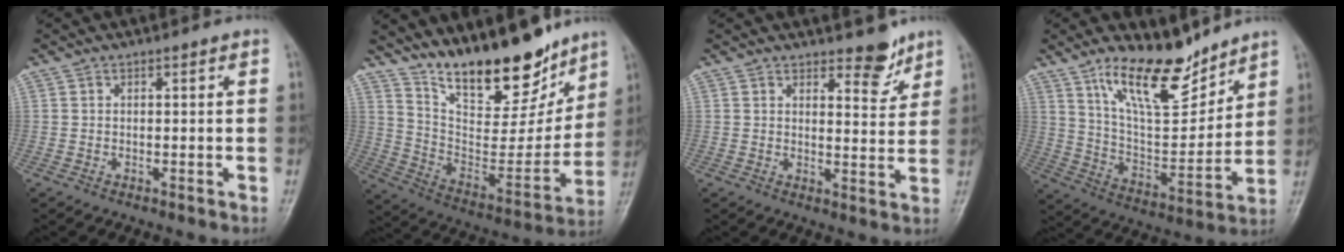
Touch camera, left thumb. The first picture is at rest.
{"total": 21.5, "force": [16.4, 7.7, 11.5], "torque": [-0.134, -0.095, 0.278]}
{"total": 5.2, "force": [4.0, 2.1, 2.5], "torque": [-0.010, -0.033, 0.056]}
{"total": 15.6, "force": [11.5, 5.5, 8.9], "torque": [-0.115, -0.080, 0.213]}